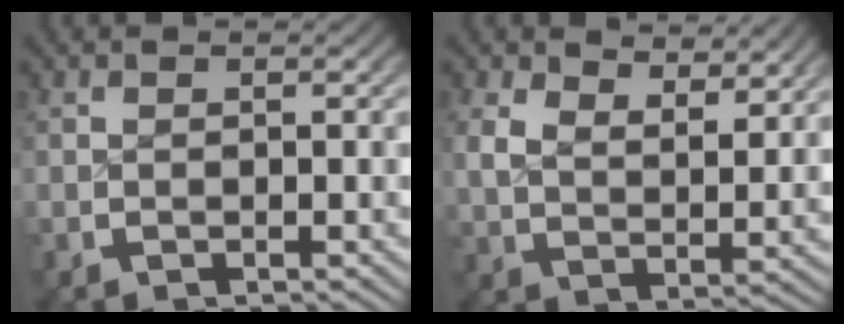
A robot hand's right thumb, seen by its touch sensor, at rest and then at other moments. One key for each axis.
{"total": 4.1, "fx": 2.7, "fy": 1.8, "fz": 2.5, "tx": -0.045, "ty": -0.016, "tz": 0.060}